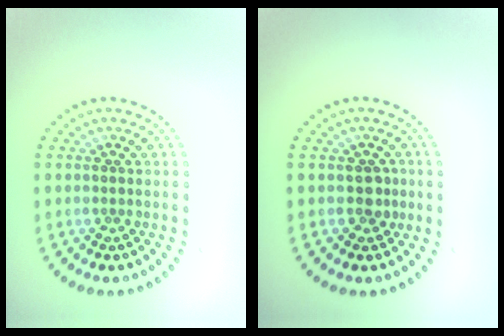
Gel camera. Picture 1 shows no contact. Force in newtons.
{"total": 1.4, "press": 1.3, "slide": 0.6}